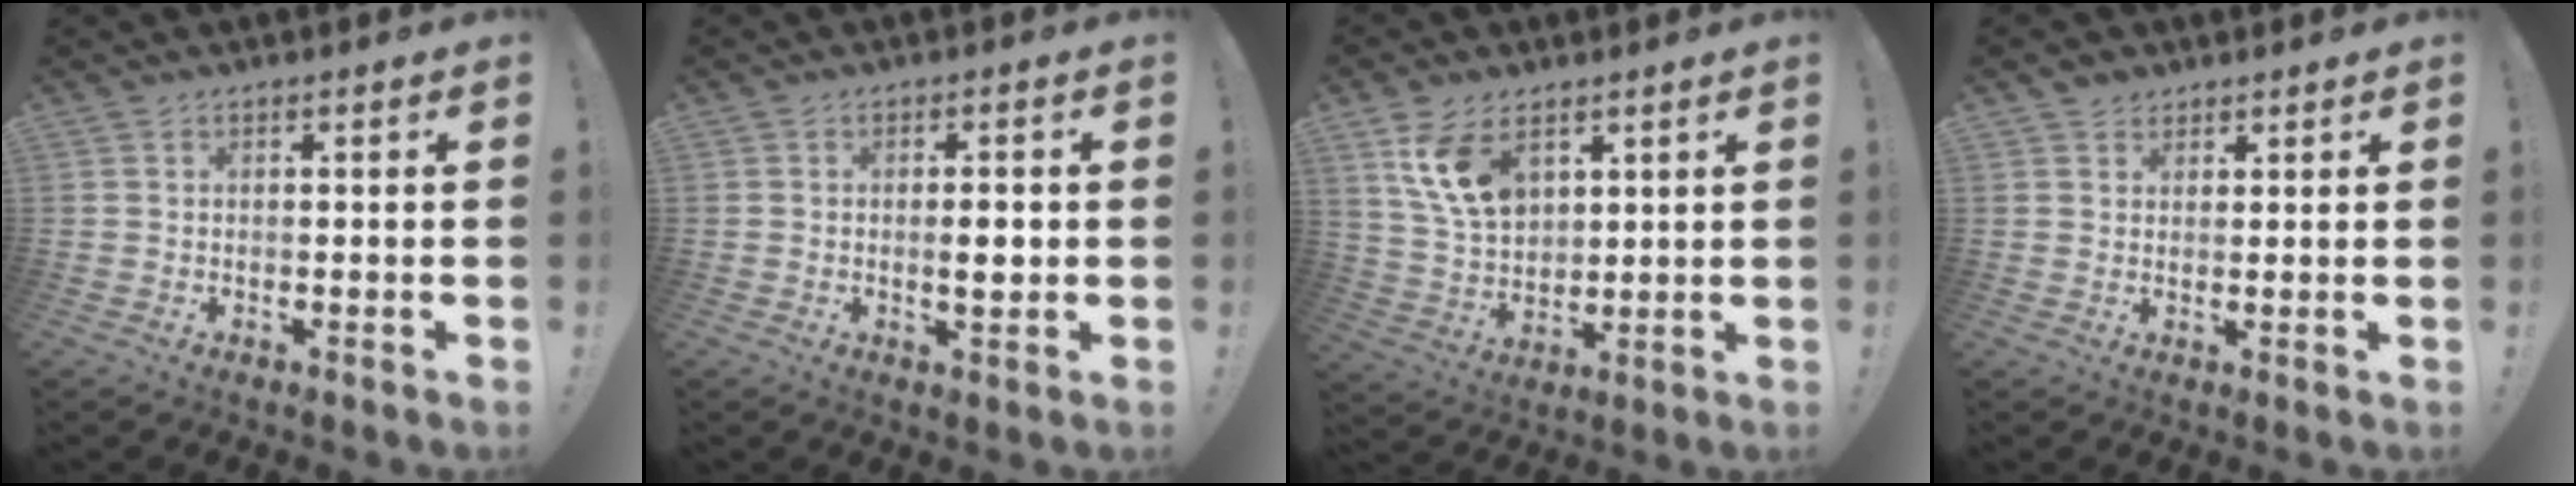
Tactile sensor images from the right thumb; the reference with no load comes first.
{"total": 3.7, "force": [-0.3, 1.1, 3.5], "torque": [-0.045, -0.002, -0.011]}
{"total": 12.4, "force": [6.3, 7.6, 7.6], "torque": [-0.149, -0.019, 0.121]}
{"total": 2.9, "force": [2.0, 2.0, 0.2], "torque": [-0.001, -0.007, 0.037]}